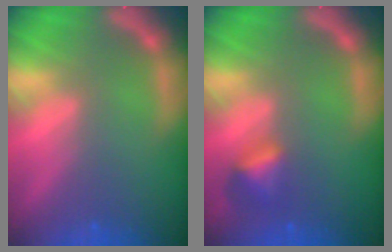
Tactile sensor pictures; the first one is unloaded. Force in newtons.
{"total": 2.4}